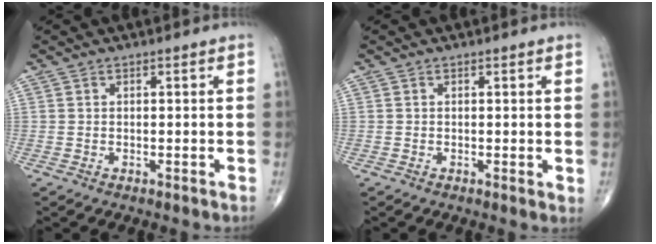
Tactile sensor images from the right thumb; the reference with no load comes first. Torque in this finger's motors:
{"motor_torque": [-0.08, -0.05, -0.09, -0.07, 0.00]}